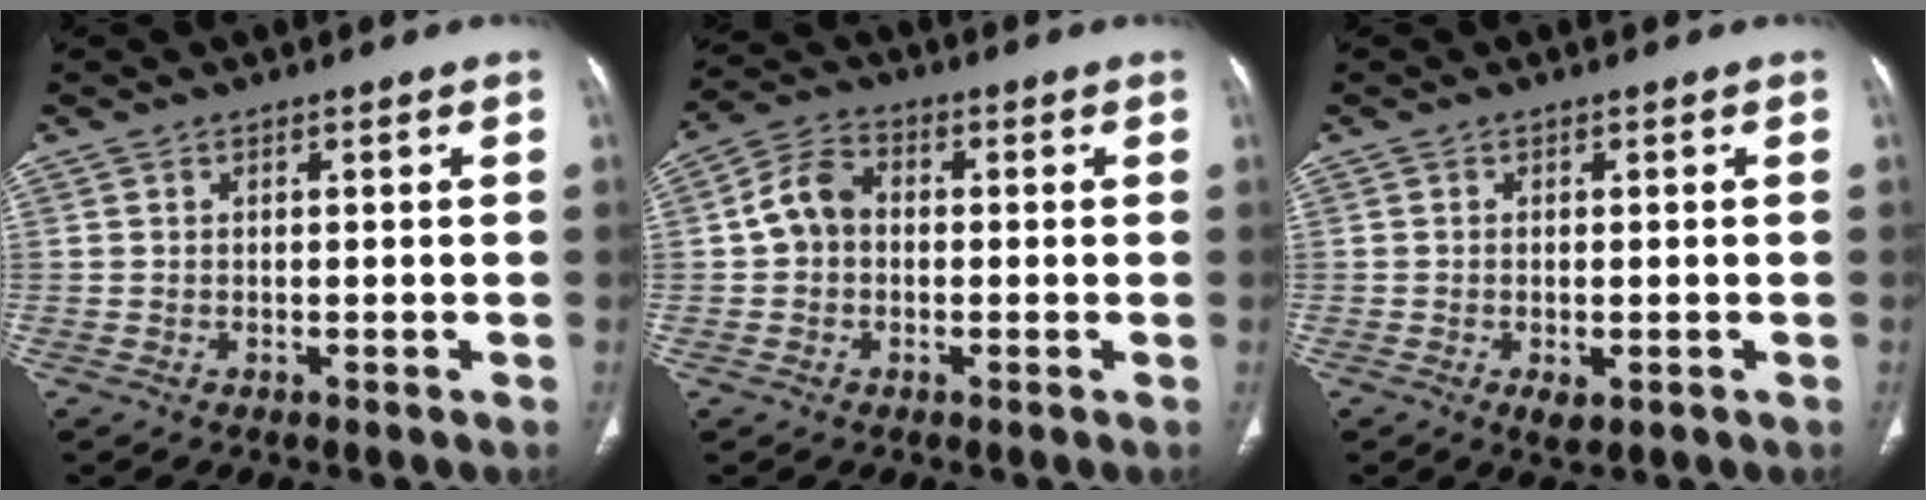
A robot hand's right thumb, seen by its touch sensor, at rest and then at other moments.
{"total": 6.6, "force": [0.0, 5.2, 4.1], "torque": [-0.065, 0.020, -0.013]}
{"total": 2.5, "force": [-0.9, 1.2, 2.0], "torque": [-0.035, -0.004, -0.012]}